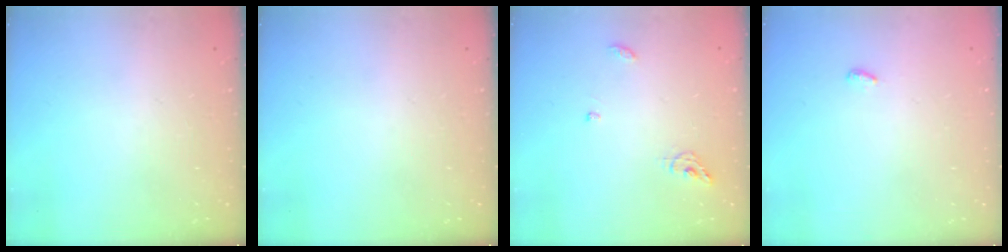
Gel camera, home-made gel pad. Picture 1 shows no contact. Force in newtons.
{"total": 0.0}
{"total": 6.4, "press": 6.4, "slide": 0.1}
{"total": 3.6, "press": 3.6, "slide": 0.4}